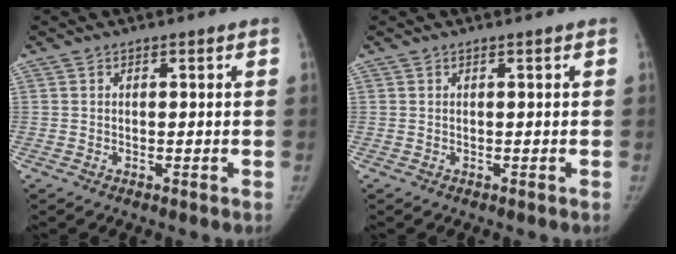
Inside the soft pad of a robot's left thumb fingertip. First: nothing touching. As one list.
[{"total": 0.0}]